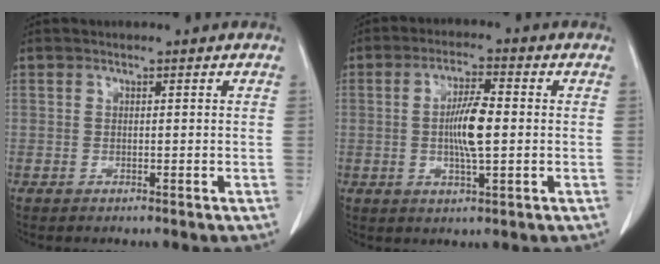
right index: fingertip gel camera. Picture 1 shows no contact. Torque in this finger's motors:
{"motor_torque": [0.30, -0.04, 0.19, 0.10]}